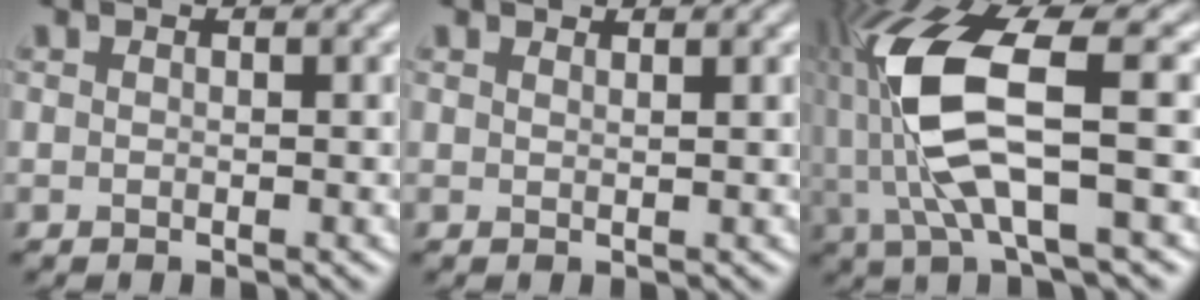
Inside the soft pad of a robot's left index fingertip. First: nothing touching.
{"total": 1.1, "force": [1.0, 0.2, 0.2], "torque": [0.010, 0.006, 0.006]}
{"total": 10.0, "force": [0.2, 3.2, 9.4], "torque": [-0.220, 0.003, 0.021]}